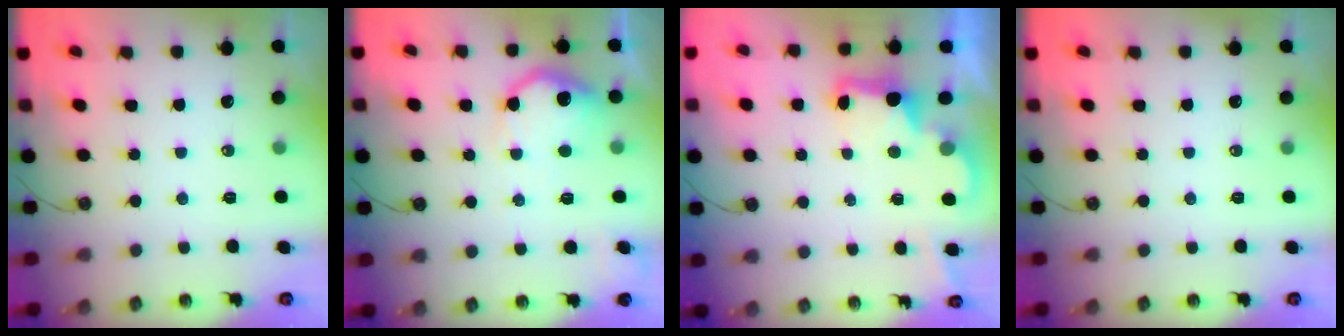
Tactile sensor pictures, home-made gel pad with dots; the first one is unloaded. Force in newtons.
{"total": 13.6, "press": 13.5, "slide": 1.3}
{"total": 3.0, "press": 2.9, "slide": 0.6}
{"total": 0.0}